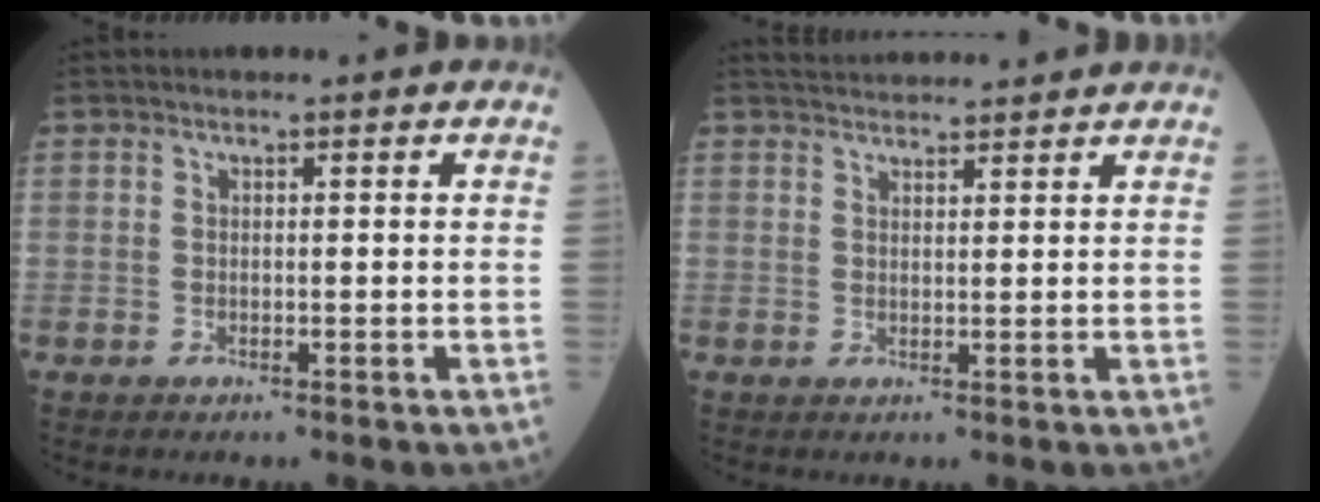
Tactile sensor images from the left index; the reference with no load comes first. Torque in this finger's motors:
{"motor_torque": [-0.53, -0.52, -0.02, 0.00]}